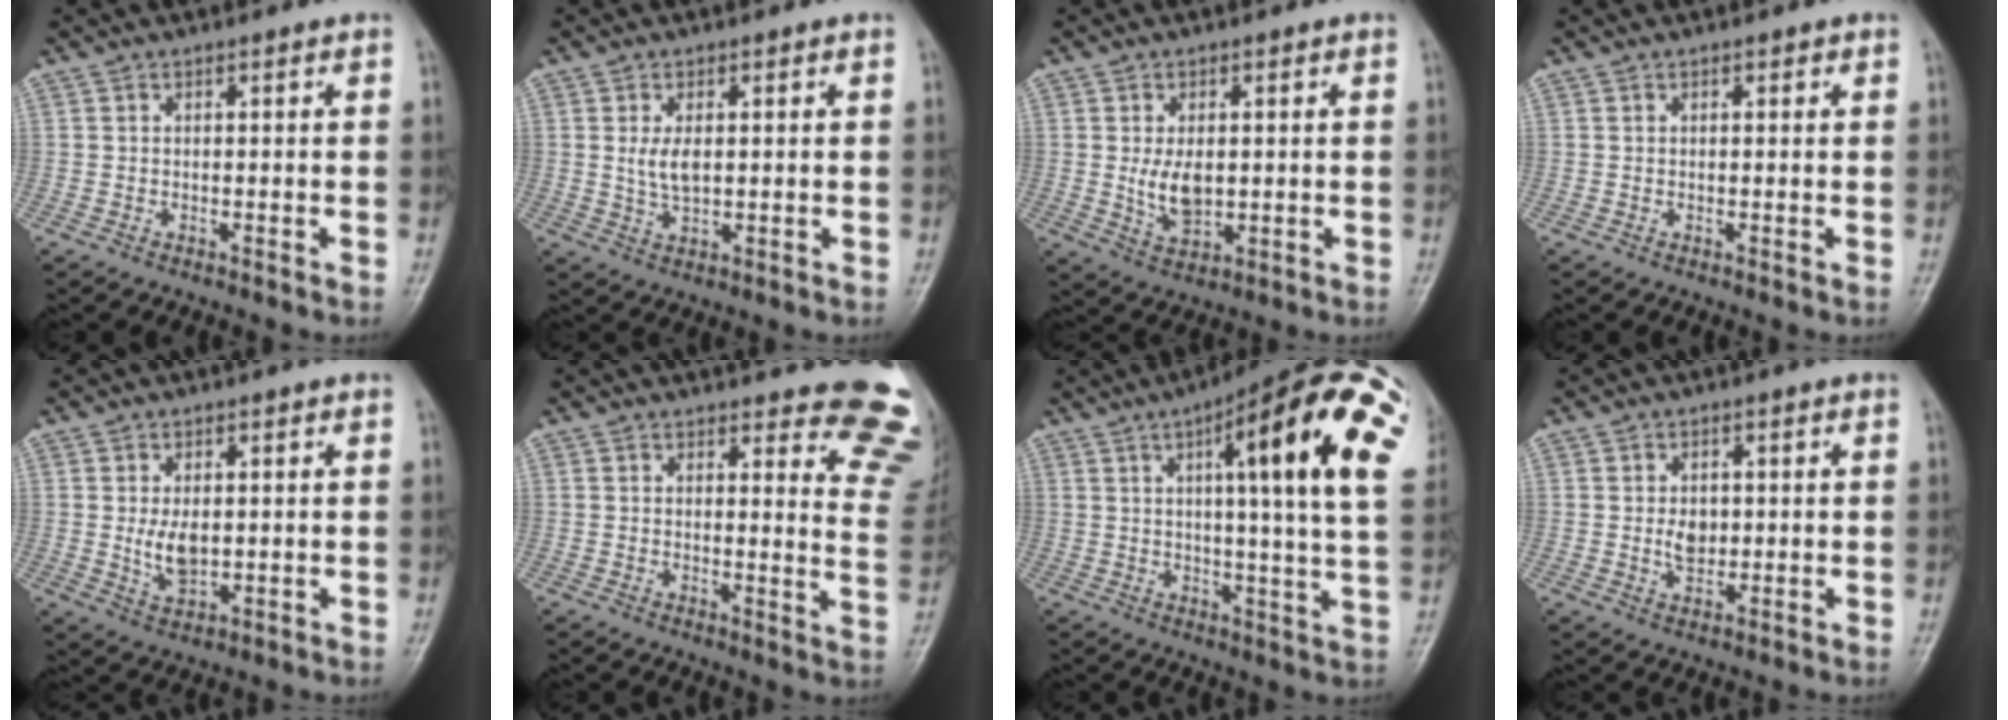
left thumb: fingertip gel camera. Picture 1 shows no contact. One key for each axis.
{"total": 4.1, "fx": 0.6, "fy": 2.2, "fz": 3.4, "tx": -0.066, "ty": -0.007, "tz": 0.016}
{"total": 6.1, "fx": 0.3, "fy": 3.7, "fz": 4.8, "tx": -0.076, "ty": -0.012, "tz": 0.015}
{"total": 0.8, "fx": 0.4, "fy": 0.4, "fz": 0.5, "tx": -0.002, "ty": -0.001, "tz": 0.004}
{"total": 5.3, "fx": 0.3, "fy": 3.2, "fz": 4.3, "tx": -0.069, "ty": -0.011, "tz": 0.012}
{"total": 12.3, "fx": 11.2, "fy": 3.0, "fz": 4.2, "tx": -0.003, "ty": -0.103, "tz": 0.094}
{"total": 24.0, "fx": 7.8, "fy": 4.3, "fz": 22.3, "tx": -0.274, "ty": 0.002, "tz": 0.095}
{"total": 3.9, "fx": 0.2, "fy": 2.9, "fz": 2.7, "tx": -0.032, "ty": -0.002, "tz": 0.005}